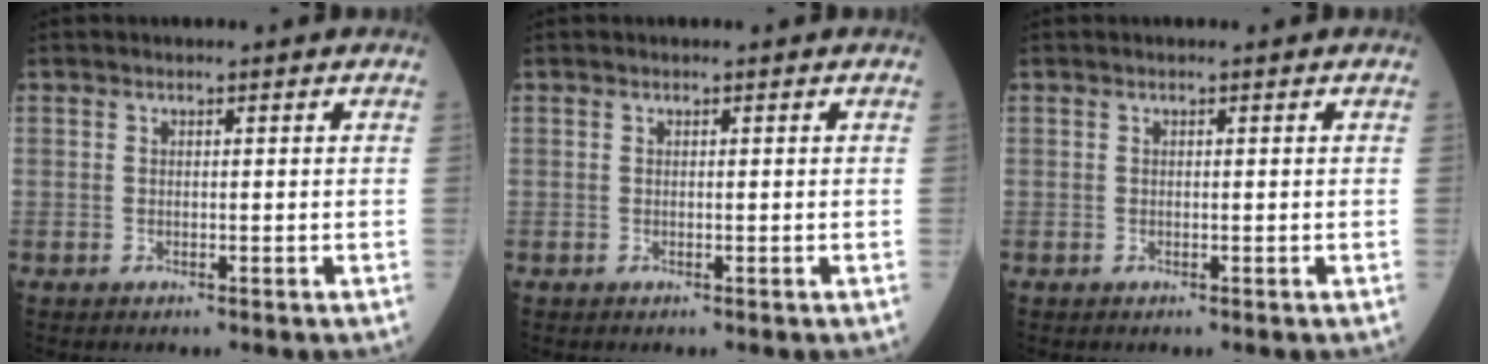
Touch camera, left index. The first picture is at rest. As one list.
[{"total": 0.0}, {"total": 0.0}]